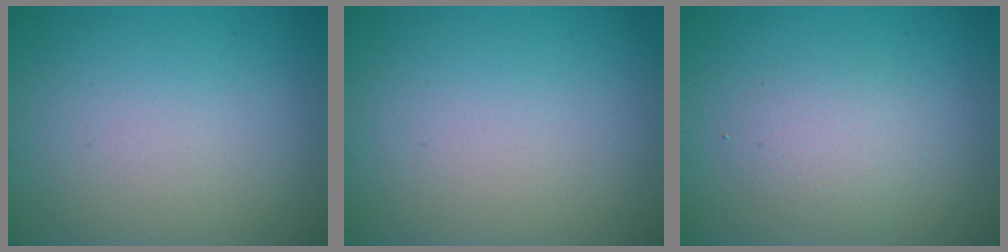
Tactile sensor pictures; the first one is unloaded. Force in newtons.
{"total": 0.0}
{"total": 2.0, "press": 2.0, "slide": 0.2}